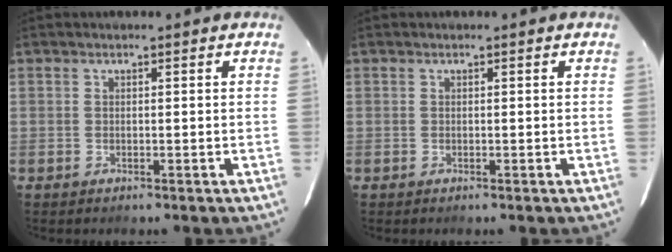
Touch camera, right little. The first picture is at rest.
{"total": 0.0}